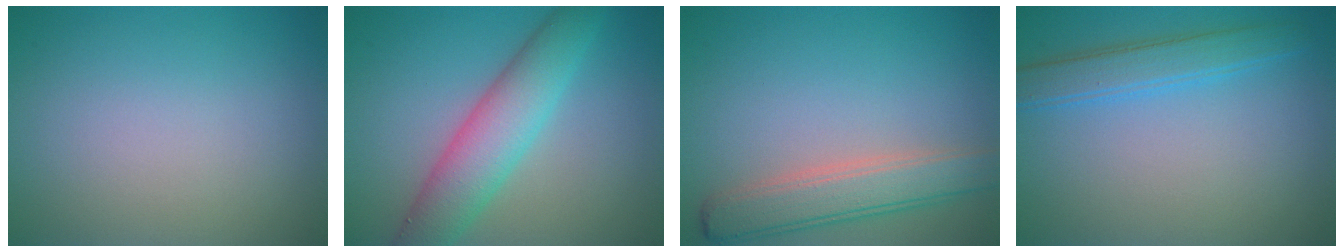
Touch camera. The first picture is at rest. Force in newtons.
{"total": 5.9, "press": 5.9, "slide": 0.0}
{"total": 4.4, "press": 4.4, "slide": 0.3}
{"total": 2.4, "press": 2.4, "slide": 0.2}